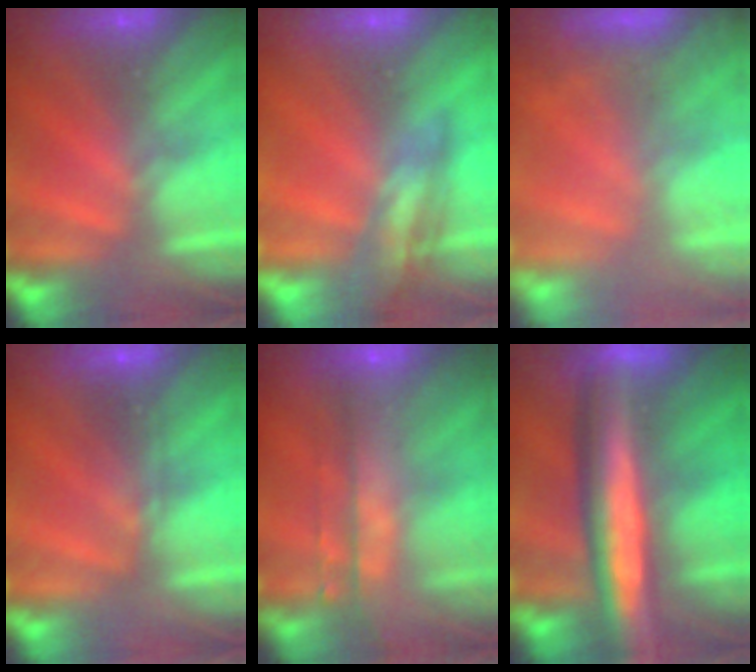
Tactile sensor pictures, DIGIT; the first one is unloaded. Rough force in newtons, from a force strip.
{"total": 2.5}
{"total": 8.2}
{"total": 2.4}
{"total": 7.6}
{"total": 6.6}